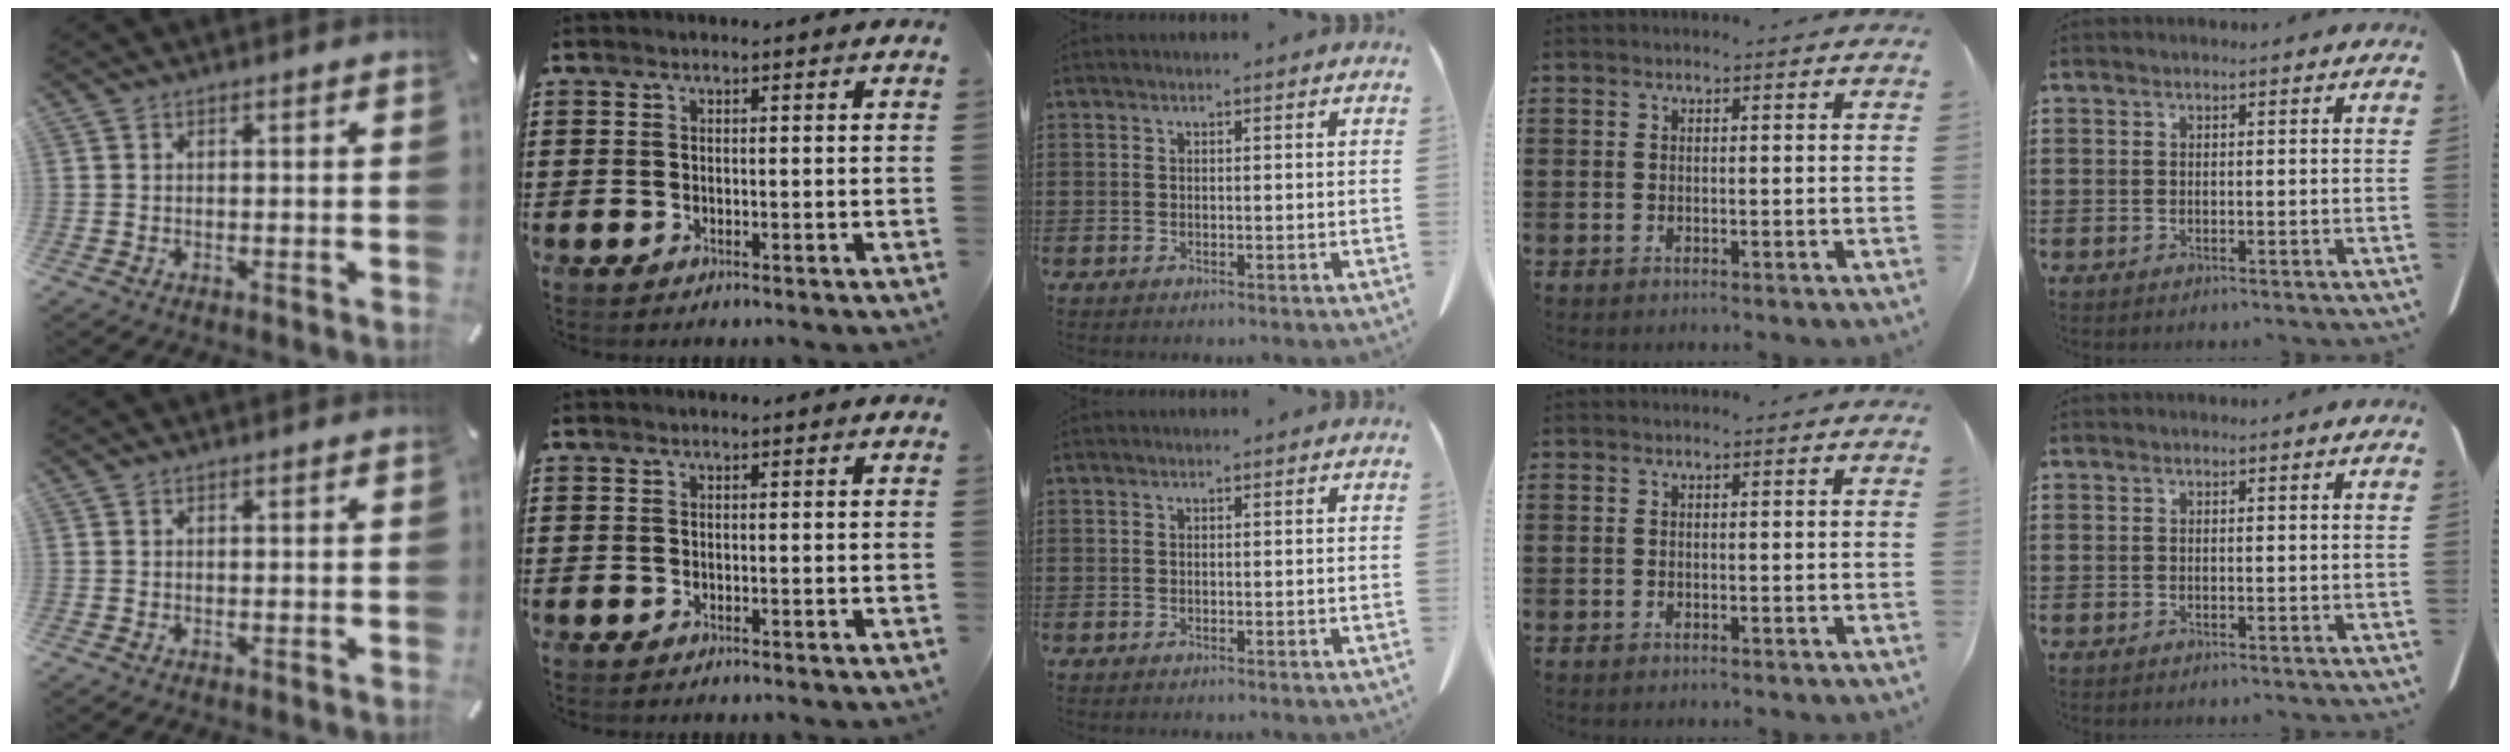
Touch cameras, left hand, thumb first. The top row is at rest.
{}